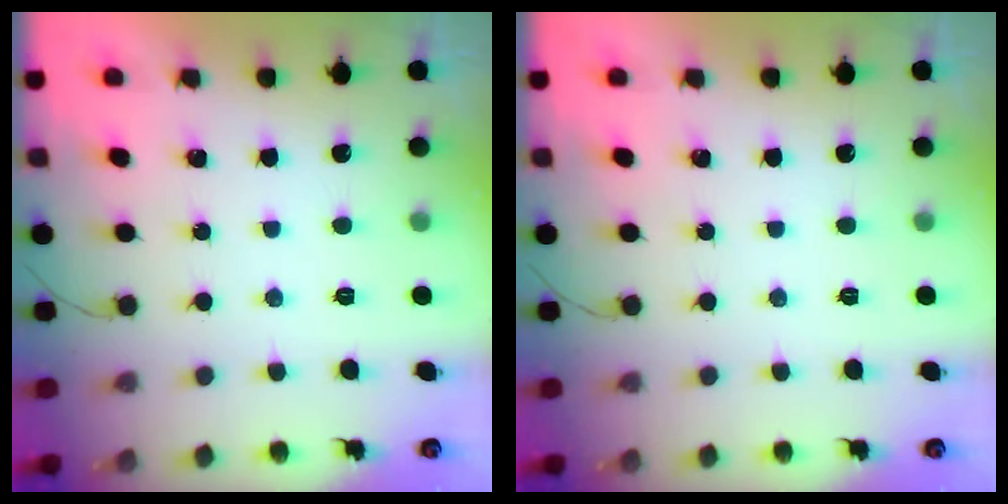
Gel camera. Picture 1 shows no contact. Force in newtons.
{"total": 0.0}